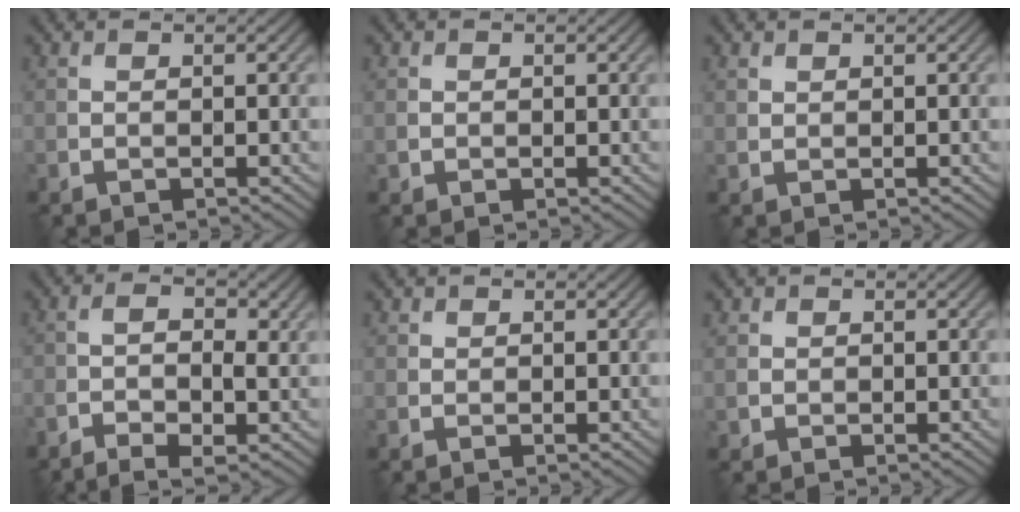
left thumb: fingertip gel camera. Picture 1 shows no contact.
{"total": 1.0, "force": [0.1, 1.0, 0.3], "torque": [-0.005, -0.004, 0.001]}
{"total": 0.8, "force": [0.6, 0.4, 0.2], "torque": [-0.006, -0.003, 0.016]}
{"total": 5.6, "force": [-2.1, 2.1, 4.7], "torque": [-0.089, -0.004, -0.037]}
{"total": 0.8, "force": [0.5, 0.6, 0.1], "torque": [0.001, -0.002, 0.009]}
{"total": 1.4, "force": [0.4, 1.3, 0.3], "torque": [-0.007, -0.004, 0.008]}